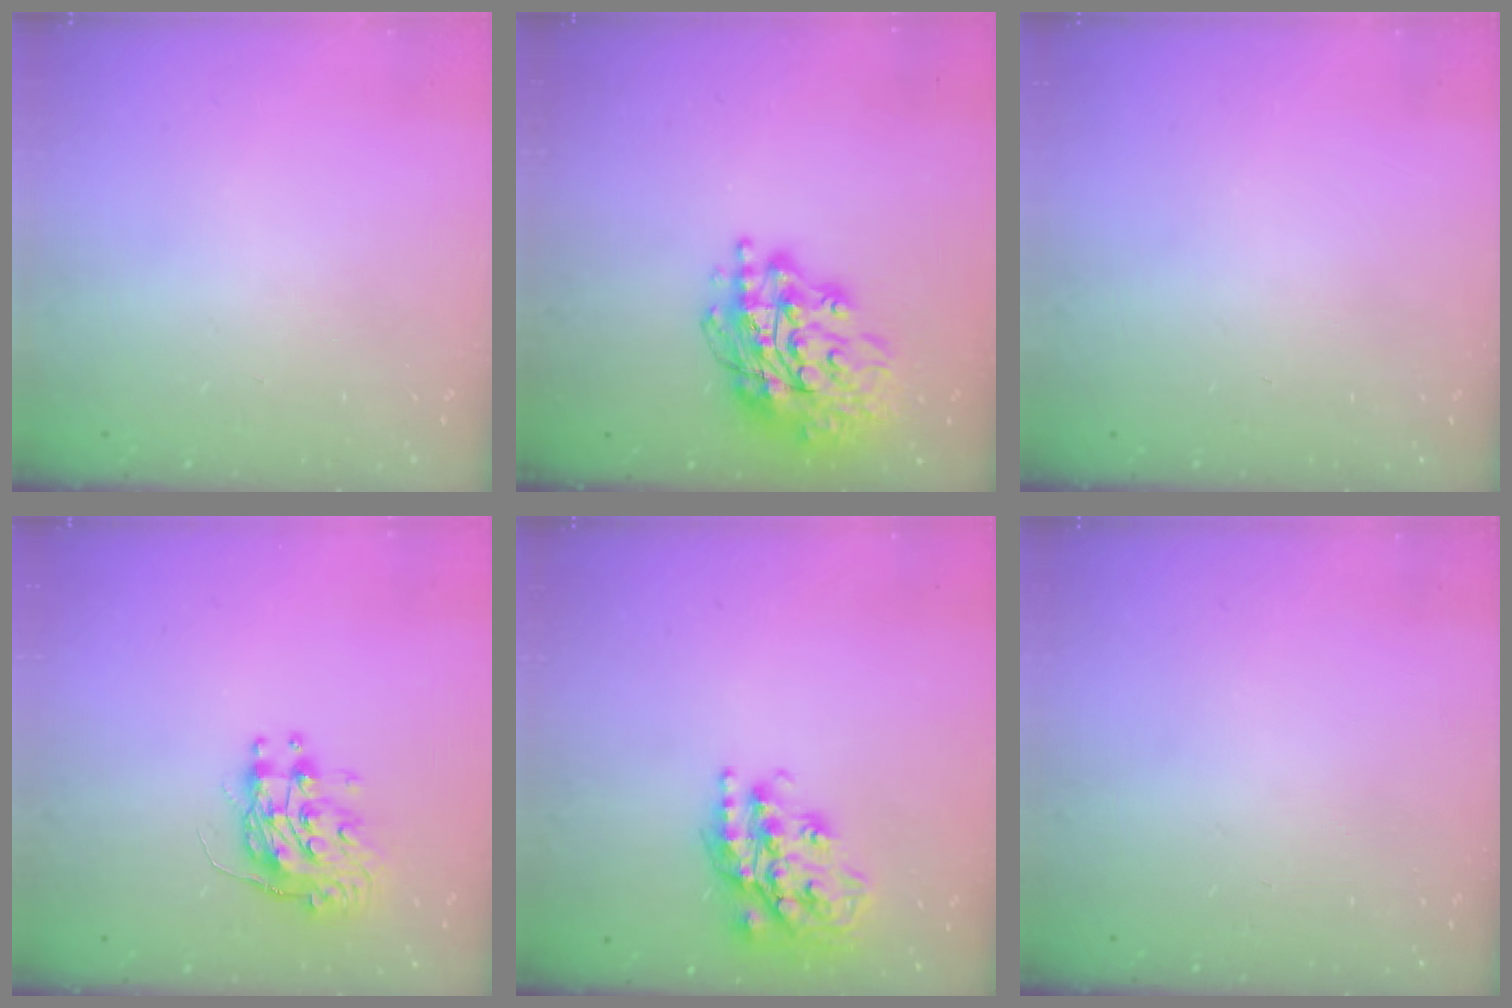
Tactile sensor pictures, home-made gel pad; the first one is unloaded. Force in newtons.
{"total": 18.9, "press": 18.8, "slide": 2.2}
{"total": 0.0}
{"total": 9.6, "press": 9.6, "slide": 0.4}
{"total": 20.4, "press": 20.3, "slide": 1.7}
{"total": 0.0}